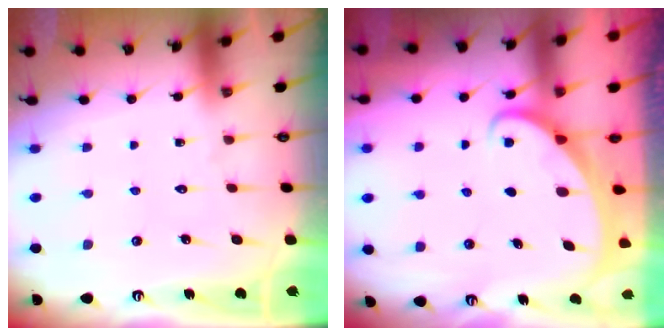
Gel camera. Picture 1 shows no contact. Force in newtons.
{"total": 1.8, "press": 1.7, "slide": 0.2}